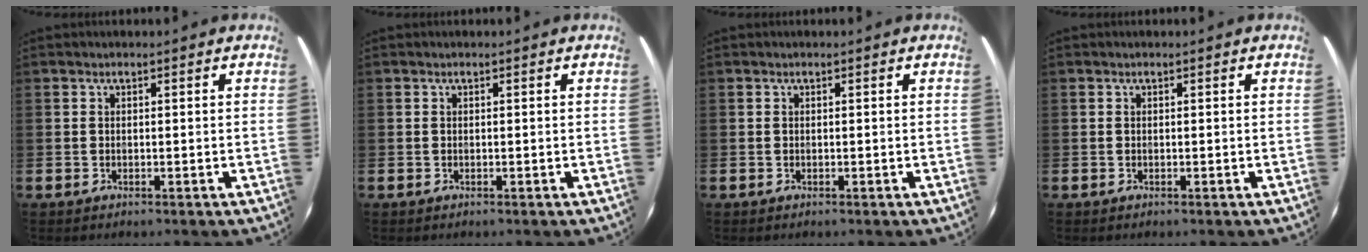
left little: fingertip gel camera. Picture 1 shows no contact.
{"total": 0.0}
{"total": 0.0}
{"total": 0.0}